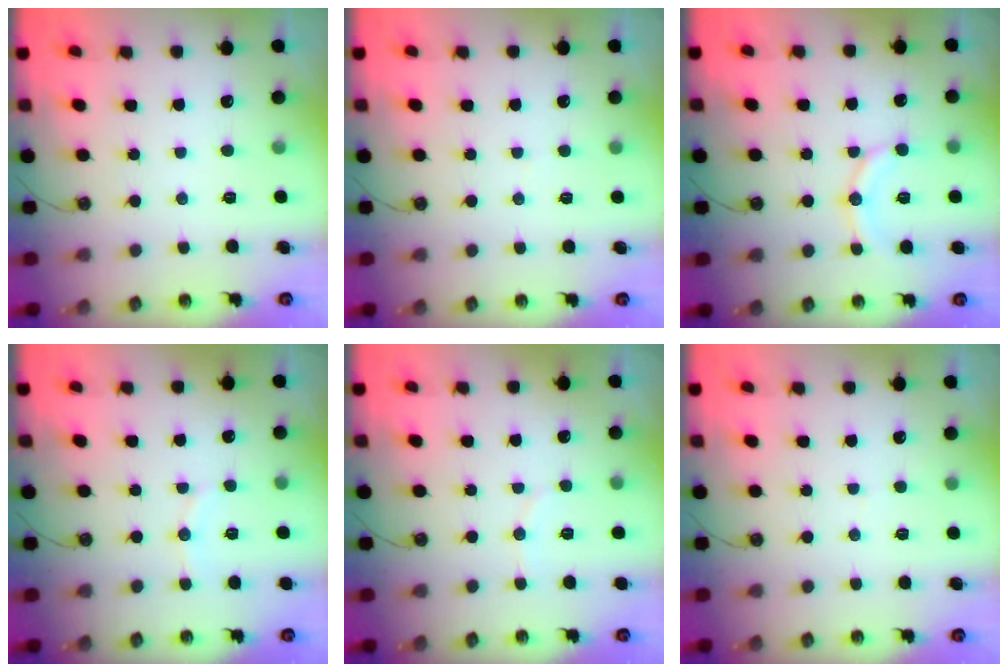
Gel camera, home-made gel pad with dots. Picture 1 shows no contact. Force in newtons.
{"total": 1.9, "press": 1.9, "slide": 0.2}
{"total": 11.8, "press": 11.5, "slide": 2.6}
{"total": 5.0, "press": 4.8, "slide": 1.4}
{"total": 4.6, "press": 4.5, "slide": 0.9}
{"total": 1.9, "press": 1.9, "slide": 0.2}